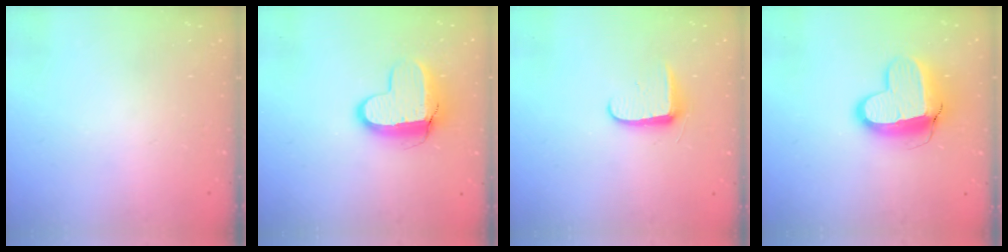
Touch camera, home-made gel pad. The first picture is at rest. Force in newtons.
{"total": 10.5, "press": 10.4, "slide": 0.8}
{"total": 7.1, "press": 7.0, "slide": 0.9}
{"total": 13.1, "press": 13.0, "slide": 1.3}